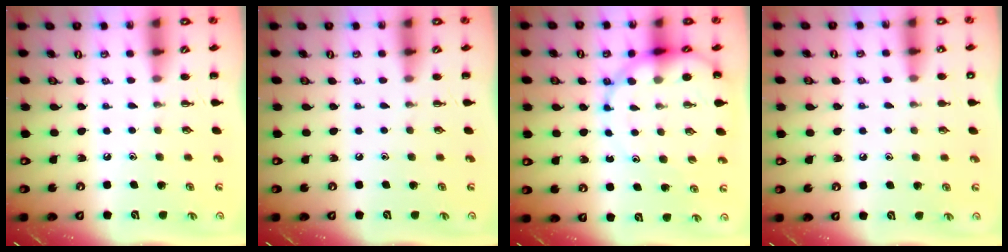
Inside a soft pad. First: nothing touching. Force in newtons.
{"total": 0.0}
{"total": 10.8, "press": 10.3, "slide": 2.9}
{"total": 7.6, "press": 7.1, "slide": 2.7}